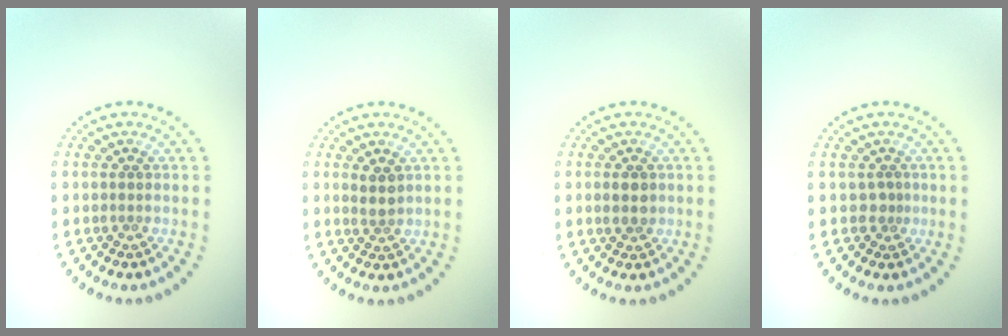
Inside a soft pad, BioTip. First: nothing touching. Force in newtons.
{"total": 1.6, "press": 1.4, "slide": 0.7}
{"total": 1.6, "press": 1.6, "slide": 0.1}
{"total": 0.7, "press": 0.4, "slide": 0.6}